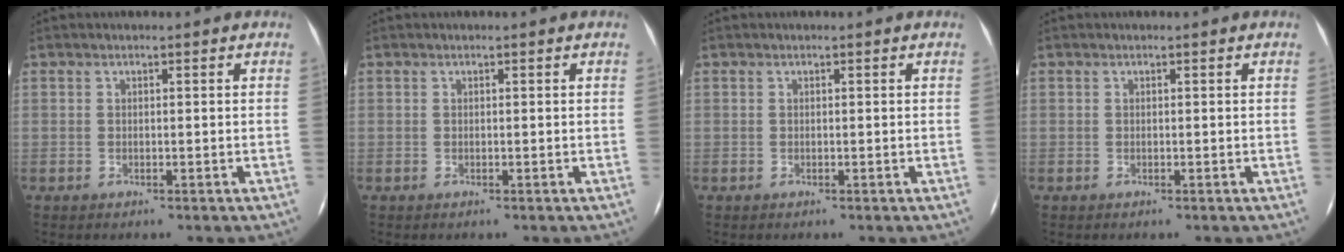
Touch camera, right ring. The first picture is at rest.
{"total": 0.0}
{"total": 0.0}
{"total": 0.0}